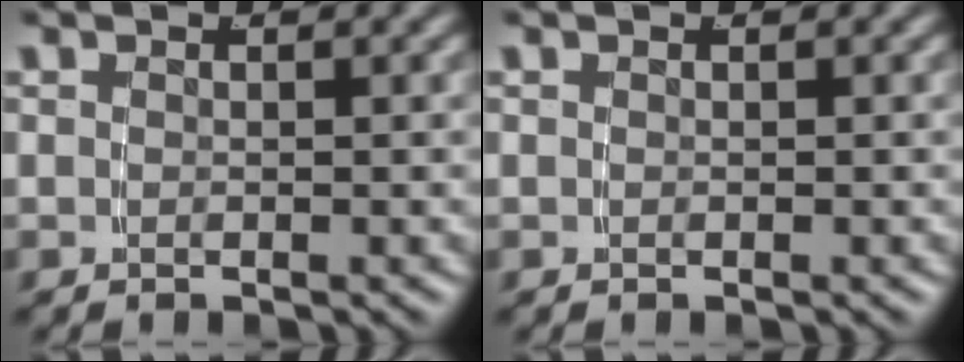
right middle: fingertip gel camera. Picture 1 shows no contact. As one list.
[{"total": 0.0}]